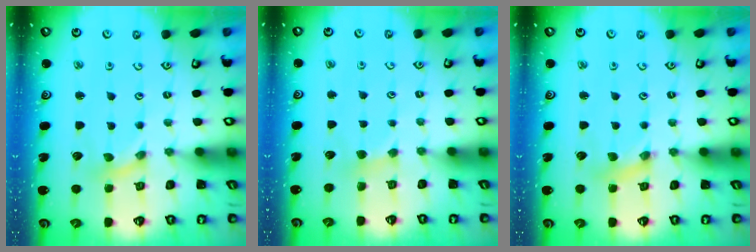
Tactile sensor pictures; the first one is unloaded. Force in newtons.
{"total": 1.8, "press": 1.8, "slide": 0.3}
{"total": 2.5, "press": 2.4, "slide": 0.3}